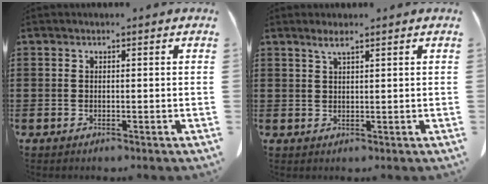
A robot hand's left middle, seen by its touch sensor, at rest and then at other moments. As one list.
[{"total": 2.1, "force": [1.5, 0.1, 1.4], "torque": [-0.031, -0.001, 0.027]}]